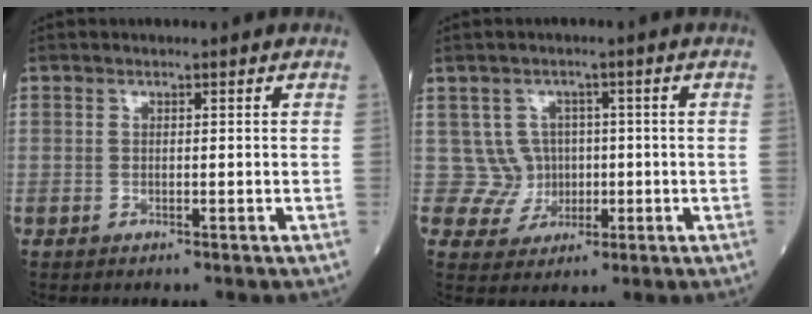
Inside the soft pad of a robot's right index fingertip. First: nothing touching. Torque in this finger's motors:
{"motor_torque": [0.04, -0.04, 0.00, 0.00]}